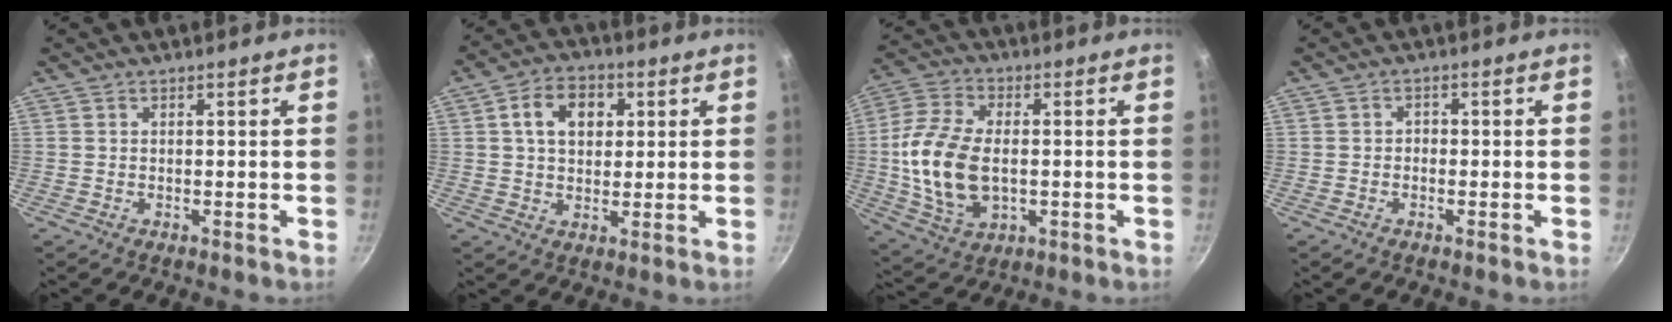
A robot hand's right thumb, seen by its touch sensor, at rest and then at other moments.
{"total": 9.2, "force": [2.5, 6.6, 5.8], "torque": [-0.072, 0.007, 0.034]}
{"total": 15.7, "force": [-0.7, 9.6, 12.4], "torque": [-0.240, 0.007, -0.013]}
{"total": 1.2, "force": [-0.5, 1.0, 0.5], "torque": [-0.004, 0.006, -0.011]}